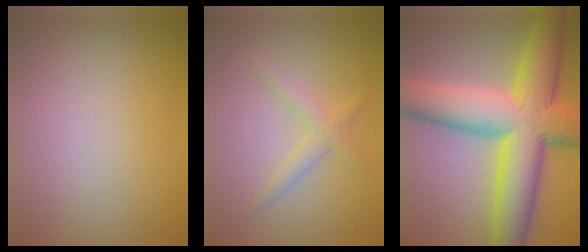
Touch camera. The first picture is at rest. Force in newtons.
{"total": 1.7, "press": 1.7, "slide": 0.1}
{"total": 13.9, "press": 13.9, "slide": 0.2}